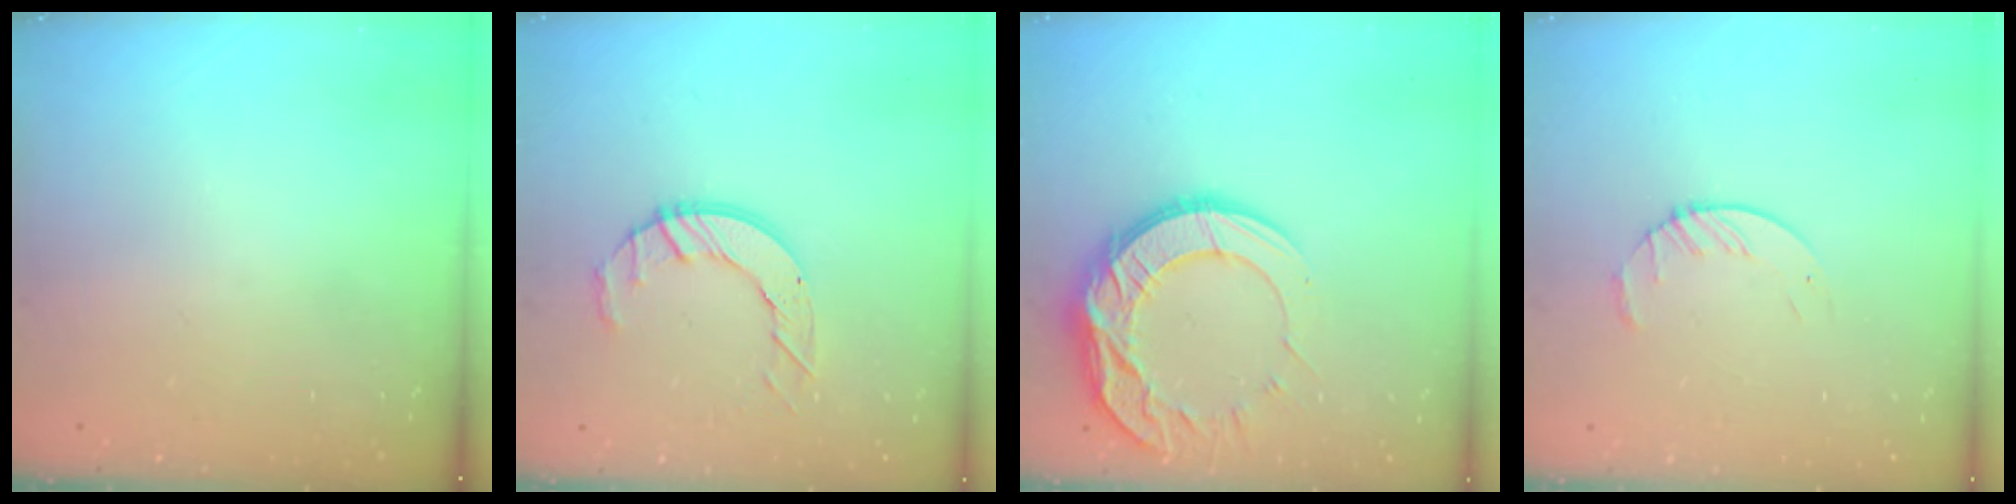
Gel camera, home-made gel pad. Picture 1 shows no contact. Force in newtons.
{"total": 7.4, "press": 7.4, "slide": 0.5}
{"total": 15.6, "press": 15.5, "slide": 1.1}
{"total": 3.8, "press": 3.8, "slide": 0.4}